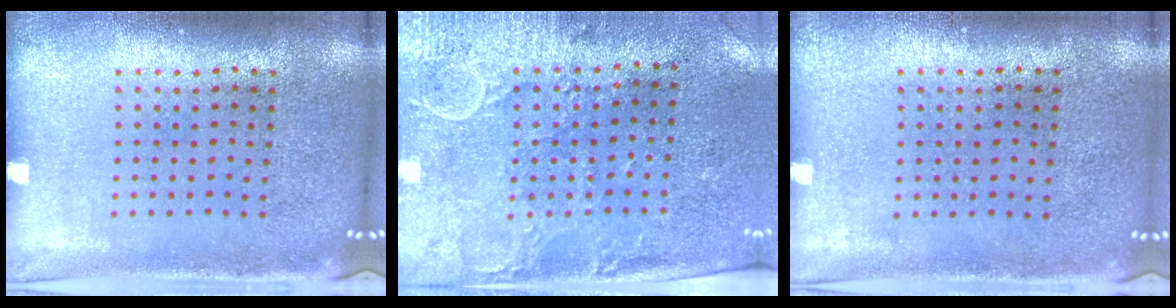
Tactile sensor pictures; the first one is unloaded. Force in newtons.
{"total": 3.0, "press": 2.4, "slide": 1.7}
{"total": 0.0}